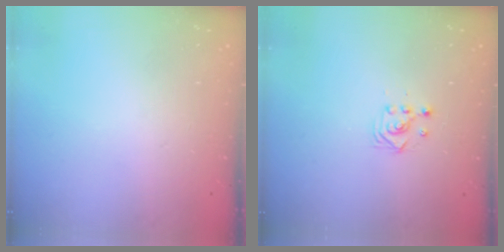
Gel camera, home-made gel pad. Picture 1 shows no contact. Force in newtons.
{"total": 3.3, "press": 3.3, "slide": 0.2}